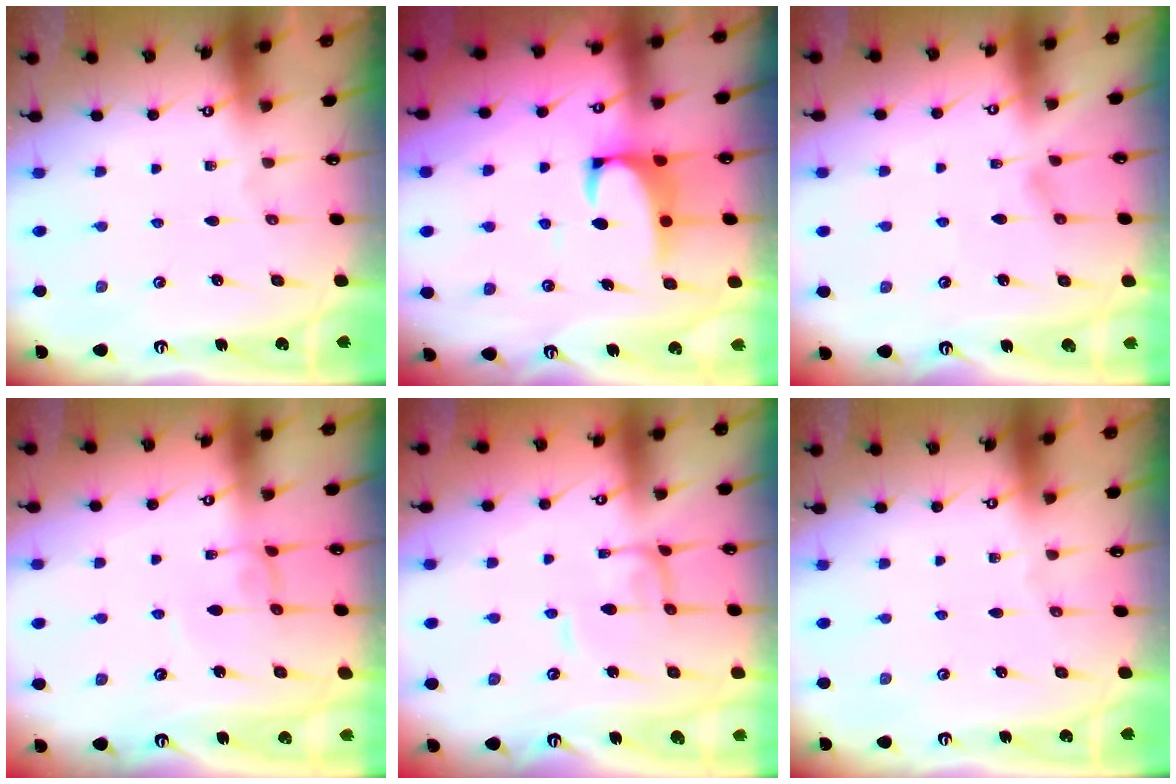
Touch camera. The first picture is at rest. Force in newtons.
{"total": 2.8, "press": 2.6, "slide": 1.1}
{"total": 0.0}
{"total": 1.0, "press": 0.9, "slide": 0.4}
{"total": 1.4, "press": 1.3, "slide": 0.3}
{"total": 0.0}